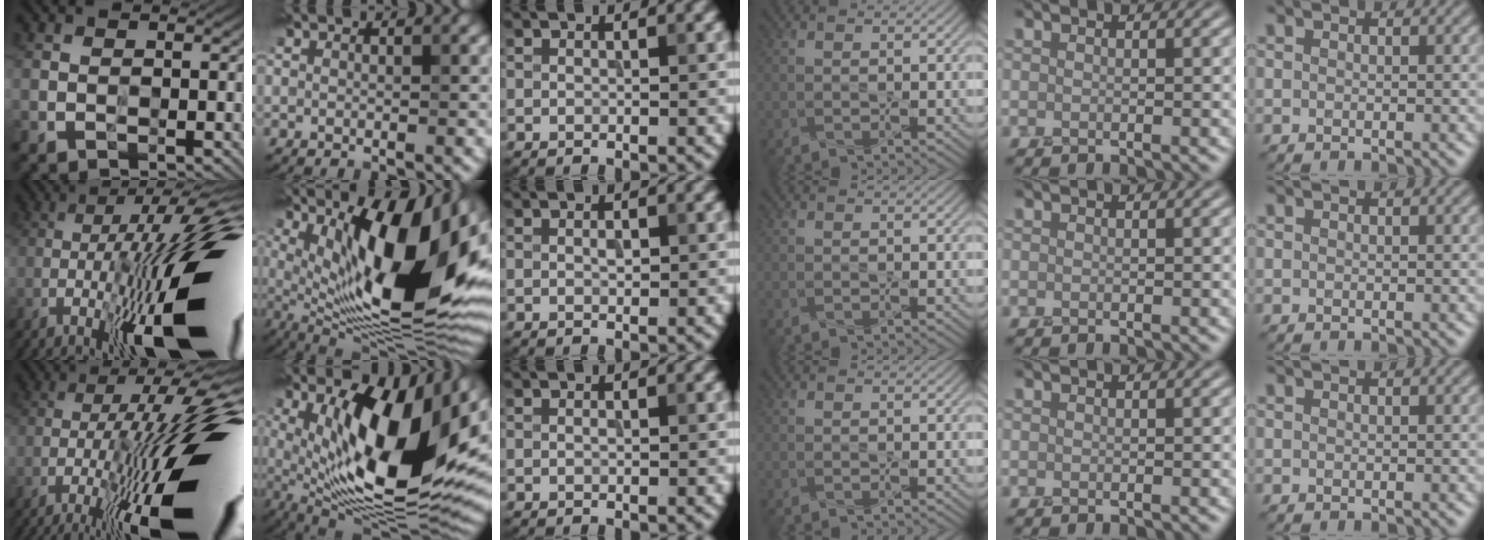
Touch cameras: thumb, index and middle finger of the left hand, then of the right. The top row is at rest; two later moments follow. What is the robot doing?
{"motion": "press", "object": "grip strengthener"}